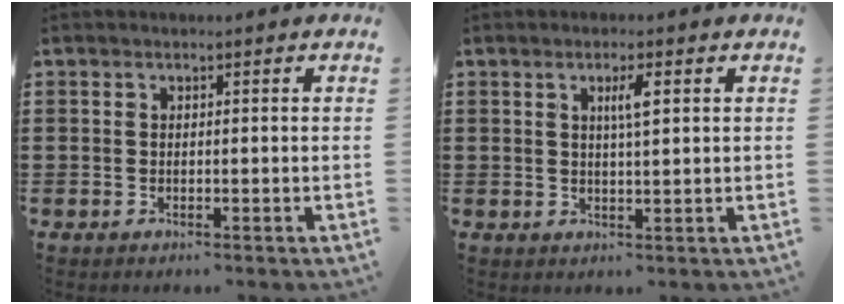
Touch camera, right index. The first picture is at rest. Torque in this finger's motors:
{"motor_torque": [0.12, -0.08, 0.09, 0.04]}